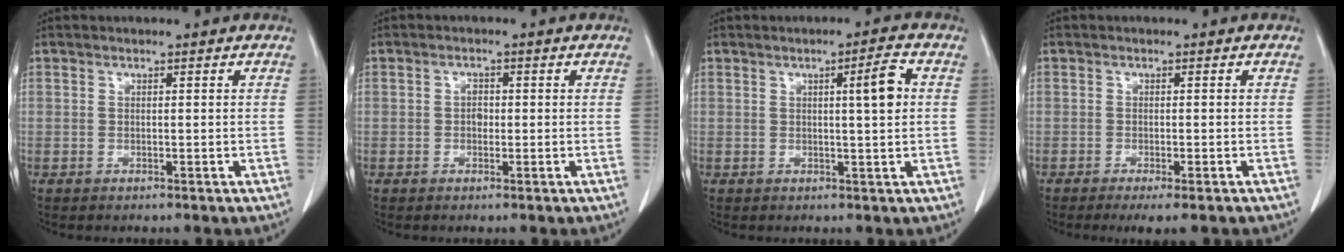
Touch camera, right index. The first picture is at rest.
{"total": 1.5, "force": [-0.2, 1.1, 1.0], "torque": [-0.014, 0.005, -0.004]}
{"total": 4.2, "force": [0.8, 0.0, 4.2], "torque": [-0.062, 0.001, 0.011]}
{"total": 4.2, "force": [-3.1, 0.5, 2.8], "torque": [-0.031, -0.010, -0.042]}